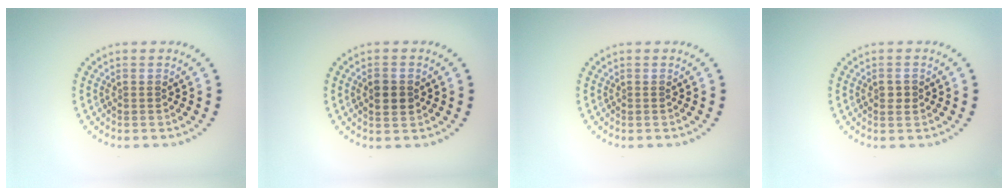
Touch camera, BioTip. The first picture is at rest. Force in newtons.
{"total": 2.2, "press": 2.2, "slide": 0.1}
{"total": 0.0}
{"total": 1.0, "press": 1.0, "slide": 0.1}